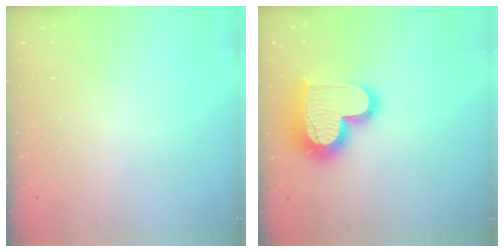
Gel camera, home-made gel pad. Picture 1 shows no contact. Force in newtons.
{"total": 17.8, "press": 17.7, "slide": 1.5}